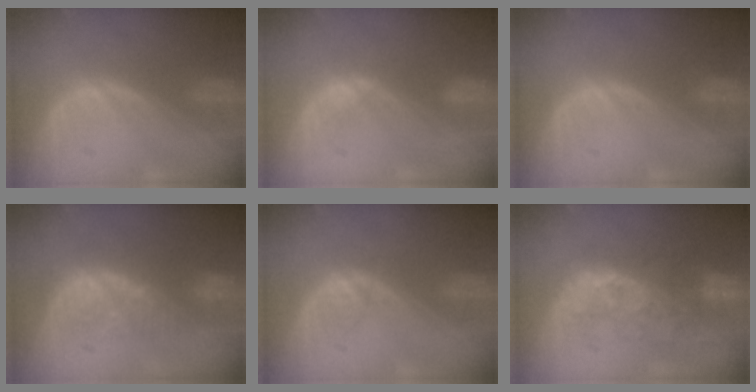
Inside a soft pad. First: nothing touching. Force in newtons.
{"total": 1.9, "press": 1.7, "slide": 0.9}
{"total": 0.0}
{"total": 8.5, "press": 7.4, "slide": 4.1}
{"total": 1.6, "press": 1.5, "slide": 0.2}
{"total": 9.8, "press": 8.3, "slide": 5.1}